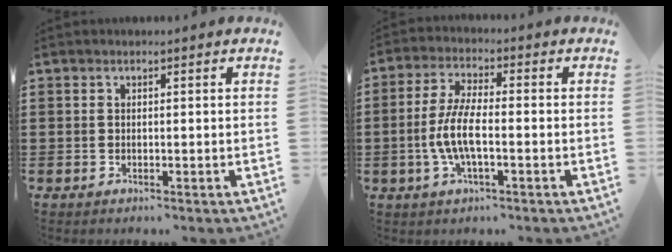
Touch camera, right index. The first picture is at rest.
{"total": 6.7, "force": [-1.7, 2.1, 6.1], "torque": [-0.147, -0.010, -0.043]}